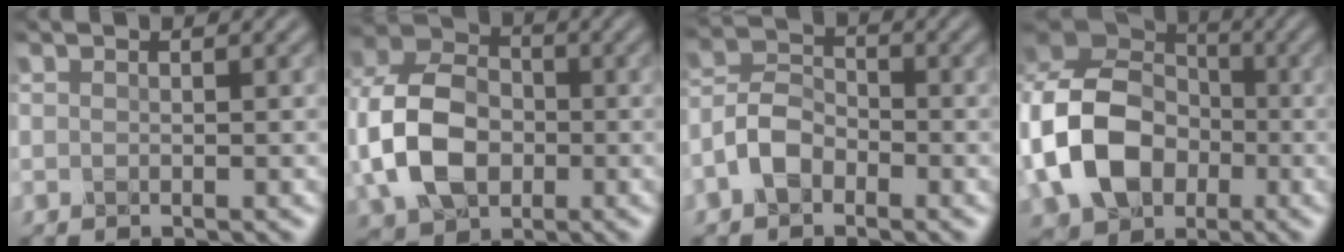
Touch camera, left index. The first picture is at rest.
{"total": 9.3, "force": [-1.4, 6.8, 6.2], "torque": [-0.149, 0.008, -0.038]}
{"total": 3.5, "force": [-1.9, 2.2, 2.0], "torque": [-0.046, 0.012, -0.045]}
{"total": 11.8, "force": [-2.6, 9.0, 7.3], "torque": [-0.164, -0.009, -0.055]}